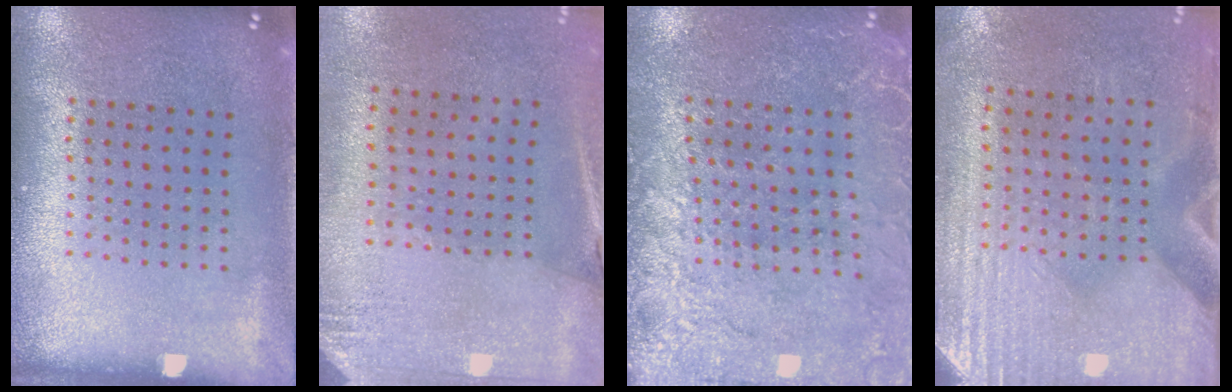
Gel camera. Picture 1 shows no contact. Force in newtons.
{"total": 2.6, "press": 2.3, "slide": 1.2}
{"total": 2.9, "press": 2.8, "slide": 0.4}
{"total": 3.0, "press": 2.6, "slide": 1.5}